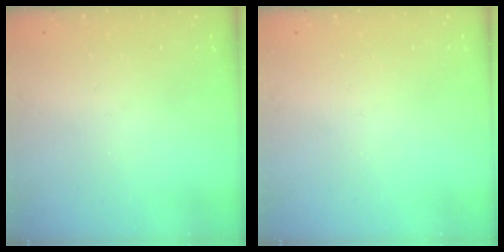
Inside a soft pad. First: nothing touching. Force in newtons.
{"total": 0.0}